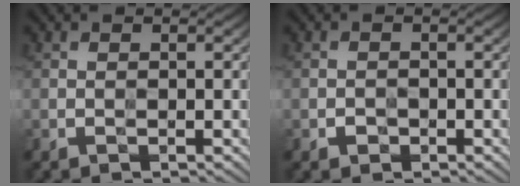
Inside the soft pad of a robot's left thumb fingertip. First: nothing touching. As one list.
[{"total": 1.0, "force": [-0.6, 0.8, 0.4], "torque": [-0.005, -0.001, -0.012]}]